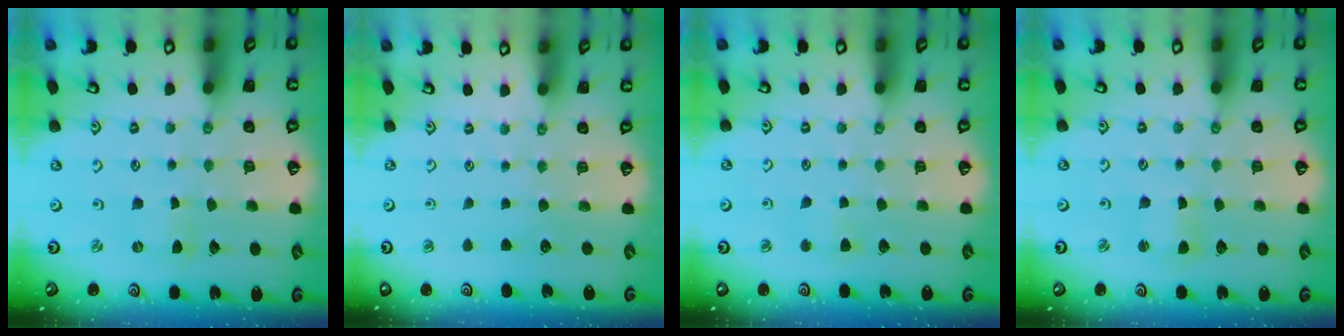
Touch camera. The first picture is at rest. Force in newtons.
{"total": 0.0}
{"total": 2.0, "press": 2.0, "slide": 0.4}
{"total": 1.9, "press": 1.8, "slide": 0.3}